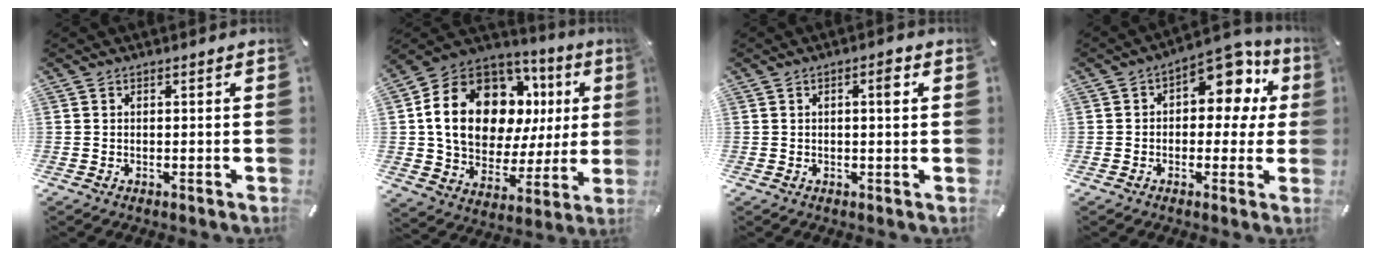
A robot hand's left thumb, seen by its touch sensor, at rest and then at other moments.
{"total": 21.1, "force": [6.7, 14.9, 13.4], "torque": [-0.235, -0.035, 0.124]}
{"total": 2.9, "force": [0.7, 0.7, 2.7], "torque": [-0.031, -0.002, 0.004]}
{"total": 10.8, "force": [5.3, 6.4, 6.9], "torque": [-0.088, -0.047, 0.091]}